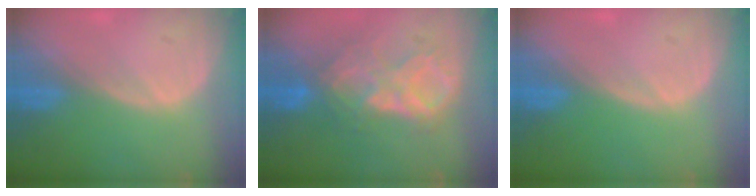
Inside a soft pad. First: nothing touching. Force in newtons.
{"total": 8.5, "press": 7.5, "slide": 3.9}
{"total": 0.0}